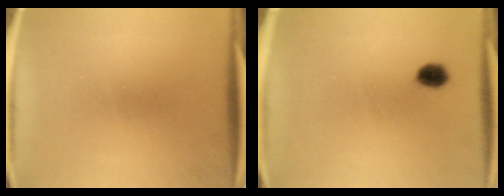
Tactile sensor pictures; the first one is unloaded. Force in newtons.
{"total": 3.2}